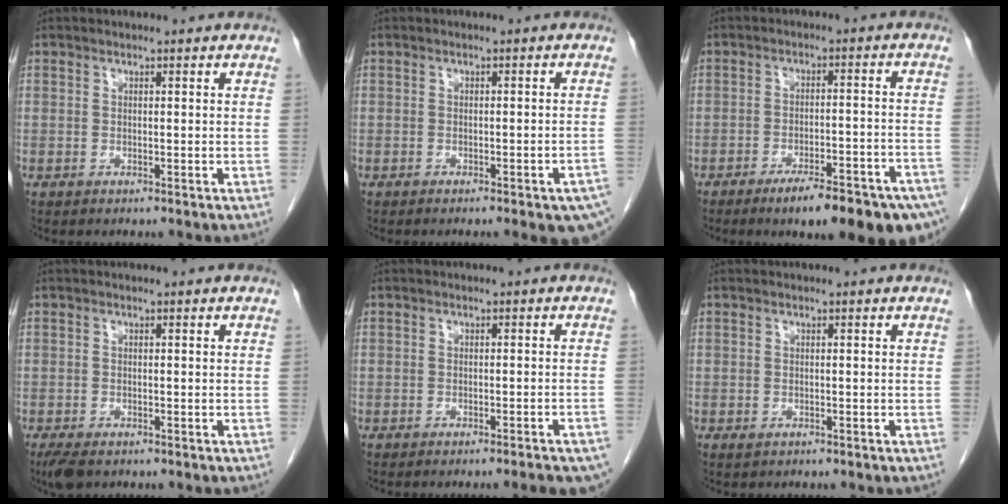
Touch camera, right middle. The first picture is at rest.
{"total": 7.3, "force": [-5.1, 0.9, 5.1], "torque": [-0.046, -0.005, -0.061]}
{"total": 15.2, "force": [-10.6, 2.7, 10.5], "torque": [-0.084, 0.013, -0.148]}
{"total": 3.4, "force": [-2.4, 1.4, 2.0], "torque": [-0.041, -0.010, -0.039]}
{"total": 7.0, "force": [-5.8, 0.2, 3.9], "torque": [-0.031, -0.015, -0.067]}
{"total": 0.6, "force": [-0.4, 0.4, 0.3], "torque": [-0.008, -0.001, -0.003]}